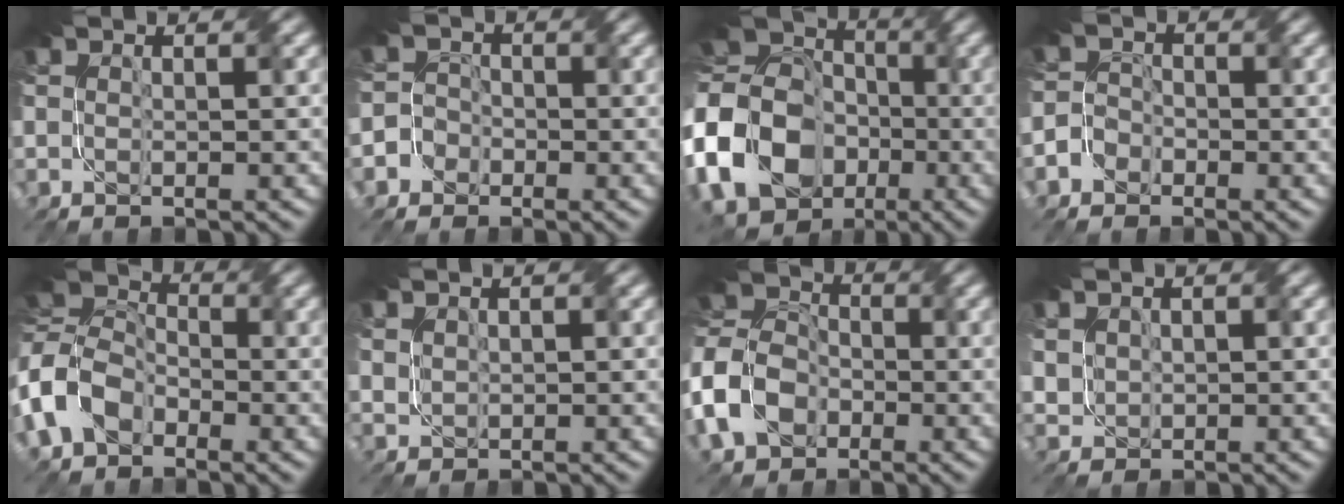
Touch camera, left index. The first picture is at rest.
{"total": 3.4, "force": [-2.2, 2.5, -0.2], "torque": [0.023, 0.006, -0.049]}
{"total": 16.7, "force": [-4.7, 13.1, 9.3], "torque": [-0.220, 0.002, -0.101]}
{"total": 3.1, "force": [-2.1, 2.2, 0.2], "torque": [0.014, 0.007, -0.045]}
{"total": 7.2, "force": [-2.8, 5.0, 4.4], "torque": [-0.099, 0.014, -0.073]}
{"total": 1.0, "force": [0.6, 0.7, 0.3], "torque": [-0.027, -0.001, 0.029]}
{"total": 7.8, "force": [-3.4, 5.5, 4.3], "torque": [-0.105, 0.008, -0.084]}
{"total": 1.6, "force": [0.5, 1.4, 0.4], "torque": [-0.036, 0.003, 0.031]}